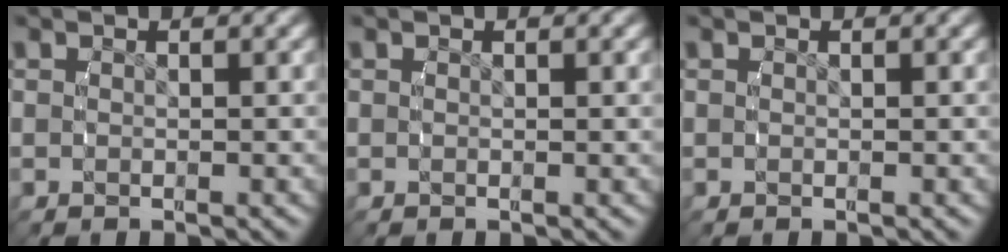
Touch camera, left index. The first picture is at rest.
{"total": 0.0}
{"total": 0.0}